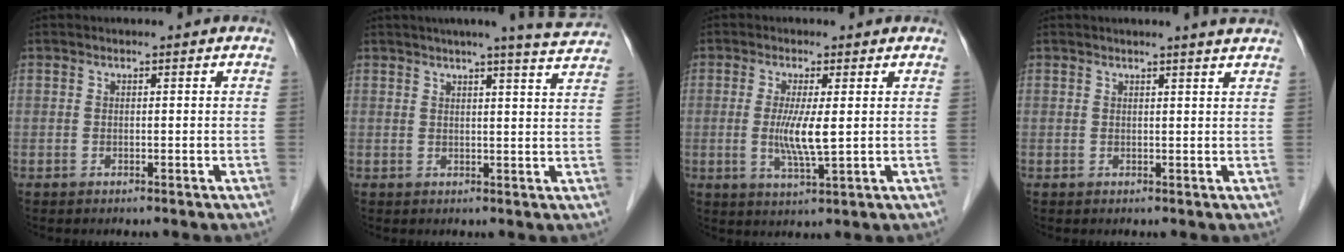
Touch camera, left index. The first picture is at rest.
{"total": 9.1, "force": [8.2, -0.6, 4.0], "torque": [-0.053, -0.001, 0.083]}
{"total": 5.2, "force": [0.2, 0.2, 5.2], "torque": [-0.110, -0.014, 0.005]}
{"total": 4.0, "force": [3.5, -0.5, 1.7], "torque": [-0.025, 0.003, 0.033]}